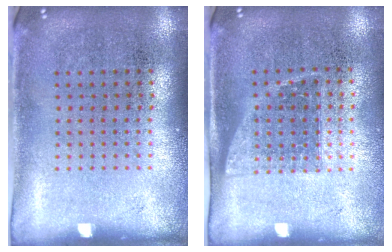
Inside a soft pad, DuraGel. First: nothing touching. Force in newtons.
{"total": 1.2, "press": 0.9, "slide": 0.7}